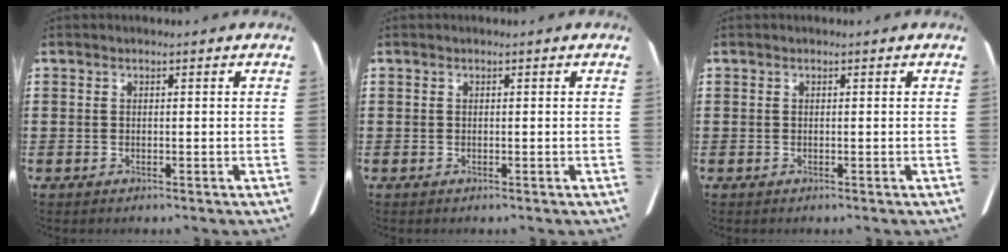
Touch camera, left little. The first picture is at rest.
{"total": 0.0}
{"total": 0.0}